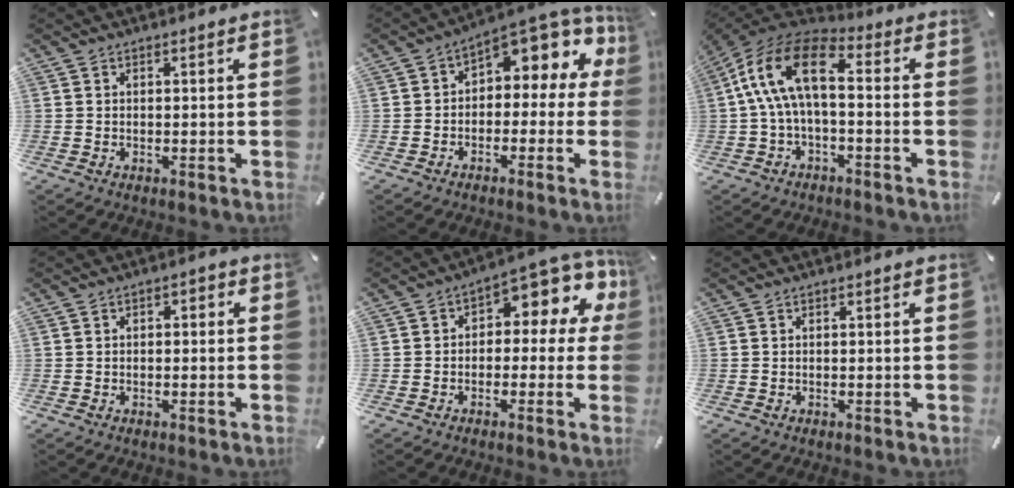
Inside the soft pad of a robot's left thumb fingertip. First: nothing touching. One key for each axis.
{"total": 6.7, "fx": 3.6, "fy": 4.1, "fz": 3.8, "tx": -0.055, "ty": -0.036, "tz": 0.063}
{"total": 13.9, "fx": 0.6, "fy": 7.4, "fz": 11.8, "tx": -0.248, "ty": 0.007, "tz": 0.007}
{"total": 1.3, "fx": -0.9, "fy": 0.8, "fz": 0.5, "tx": -0.009, "ty": 0.008, "tz": -0.020}
{"total": 8.1, "fx": 2.8, "fy": 4.7, "fz": 6.0, "tx": -0.074, "ty": -0.028, "tz": 0.049}
{"total": 0.0}